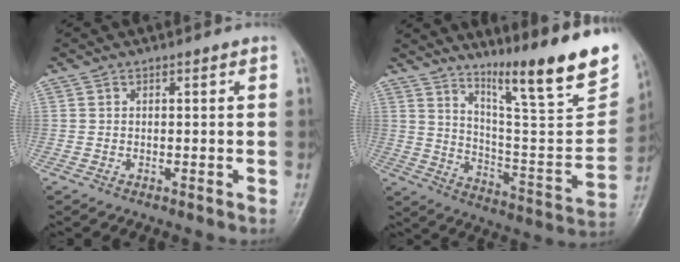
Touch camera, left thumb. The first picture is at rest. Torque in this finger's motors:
{"motor_torque": [1.83, 1.03, 1.40, -1.37, 0.26]}